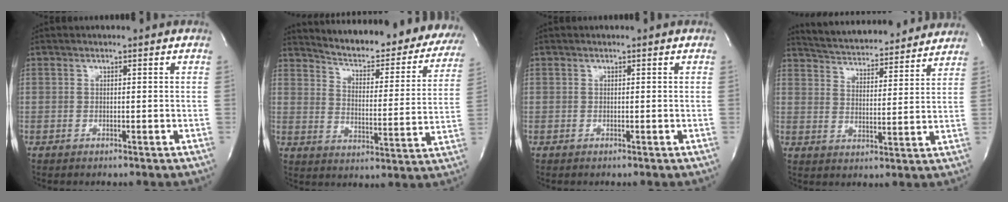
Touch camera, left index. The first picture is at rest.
{"total": 25.1, "force": [23.1, 5.8, 7.9], "torque": [-0.111, -0.070, 0.279]}
{"total": 0.0}
{"total": 18.9, "force": [17.8, 3.5, 5.4], "torque": [-0.086, 0.015, 0.246]}